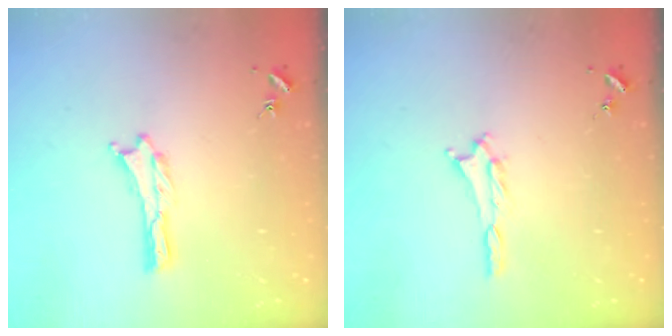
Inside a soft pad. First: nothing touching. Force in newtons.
{"total": 1.2, "press": 1.2, "slide": 0.2}